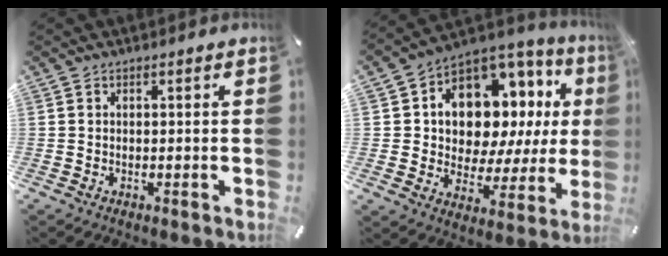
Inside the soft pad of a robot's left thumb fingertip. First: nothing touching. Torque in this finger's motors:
{"motor_torque": [0.73, 1.50, 0.54, -0.02, 0.37]}